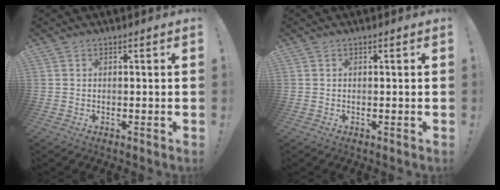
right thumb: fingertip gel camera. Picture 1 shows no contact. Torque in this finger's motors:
{"motor_torque": [0.00, 0.00, 0.00, 0.00, 0.00]}